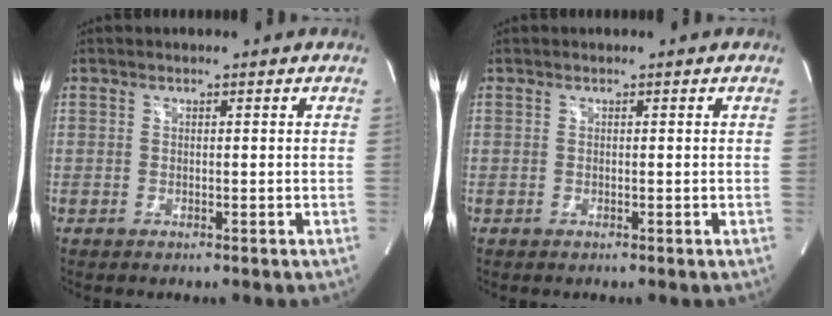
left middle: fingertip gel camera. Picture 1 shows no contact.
{"total": 0.0}